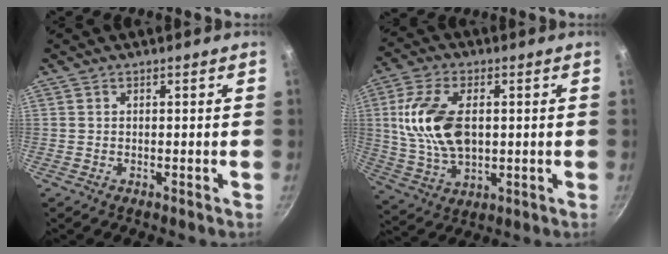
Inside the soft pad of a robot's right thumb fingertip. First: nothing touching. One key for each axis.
{"total": 14.7, "fx": 1.8, "fy": 8.6, "fz": 11.8, "tx": -0.215, "ty": -0.004, "tz": 0.038}